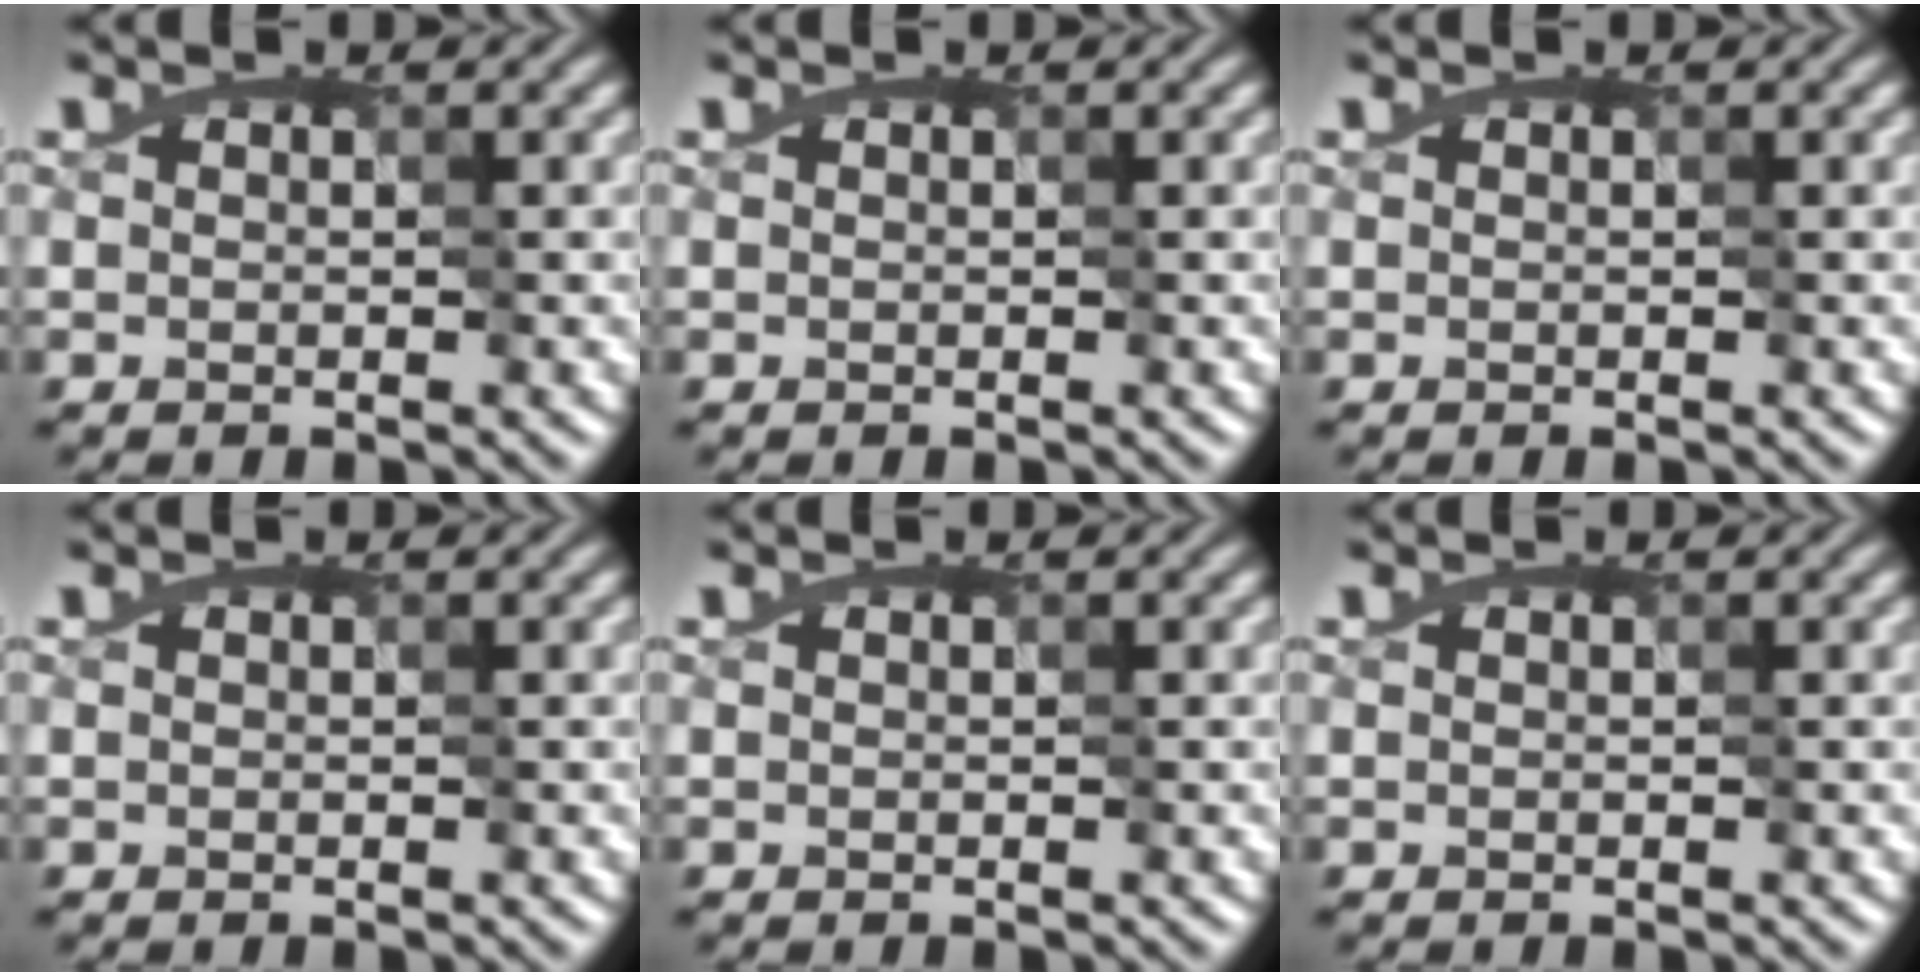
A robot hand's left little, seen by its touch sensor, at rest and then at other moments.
{"total": 0.0}
{"total": 0.0}
{"total": 0.0}
{"total": 0.0}
{"total": 0.0}